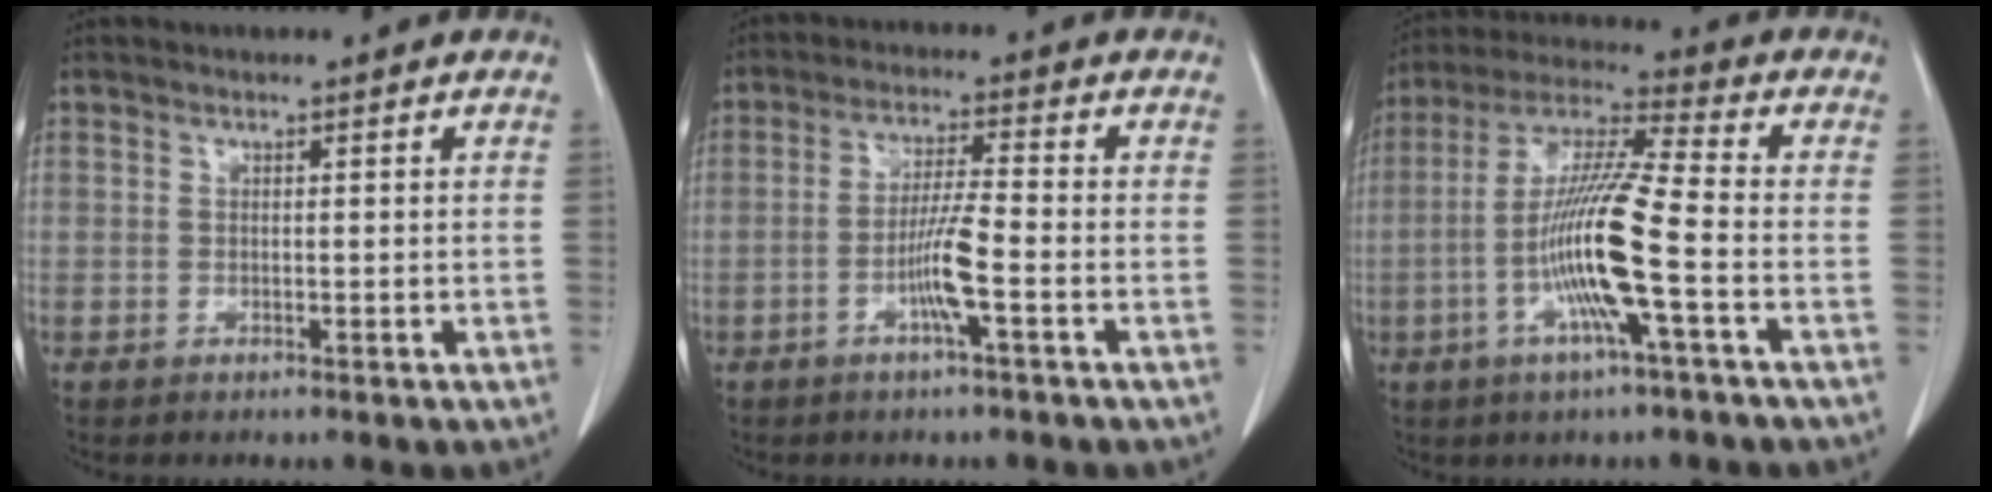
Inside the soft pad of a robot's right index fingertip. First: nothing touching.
{"total": 5.9, "force": [-2.2, -0.3, 5.5], "torque": [-0.111, -0.001, -0.042]}
{"total": 13.6, "force": [-3.6, 0.0, 13.1], "torque": [-0.262, -0.003, -0.078]}